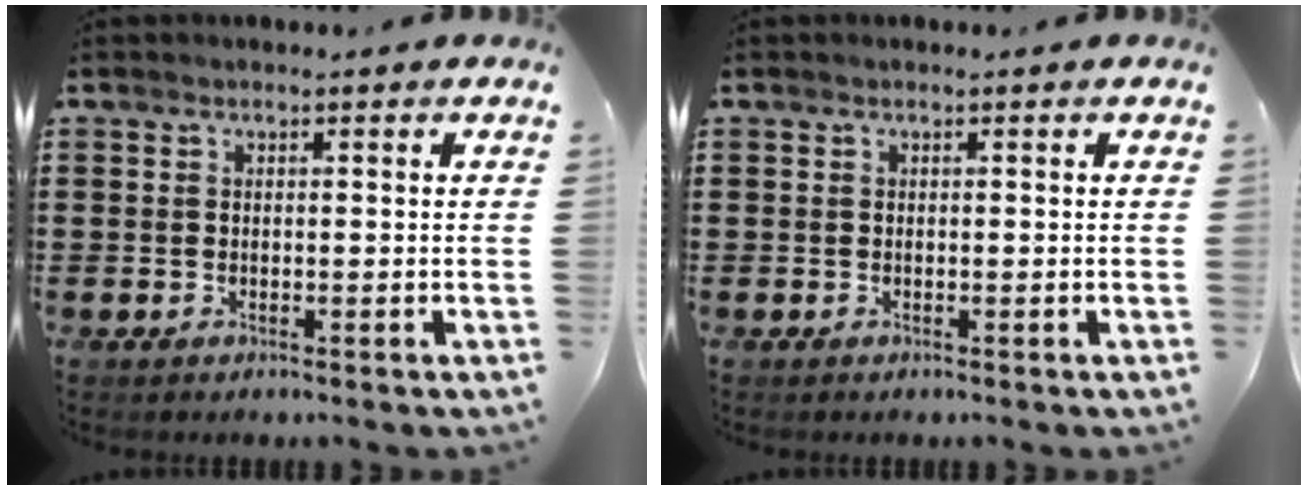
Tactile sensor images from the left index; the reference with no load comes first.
{"total": 0.0}